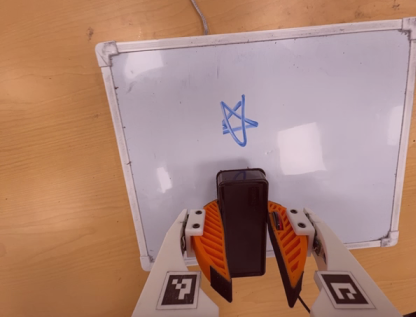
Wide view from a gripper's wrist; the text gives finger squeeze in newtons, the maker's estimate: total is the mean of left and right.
{"total": 9.4, "left": 9.2, "right": 9.7}